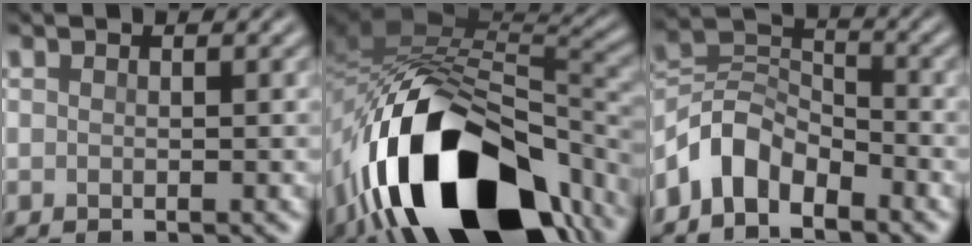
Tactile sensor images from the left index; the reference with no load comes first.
{"total": 18.5, "force": [-9.3, 9.1, 13.1], "torque": [-0.250, -0.029, -0.142]}
{"total": 5.2, "force": [-3.5, 2.9, 2.5], "torque": [-0.043, 0.012, -0.079]}